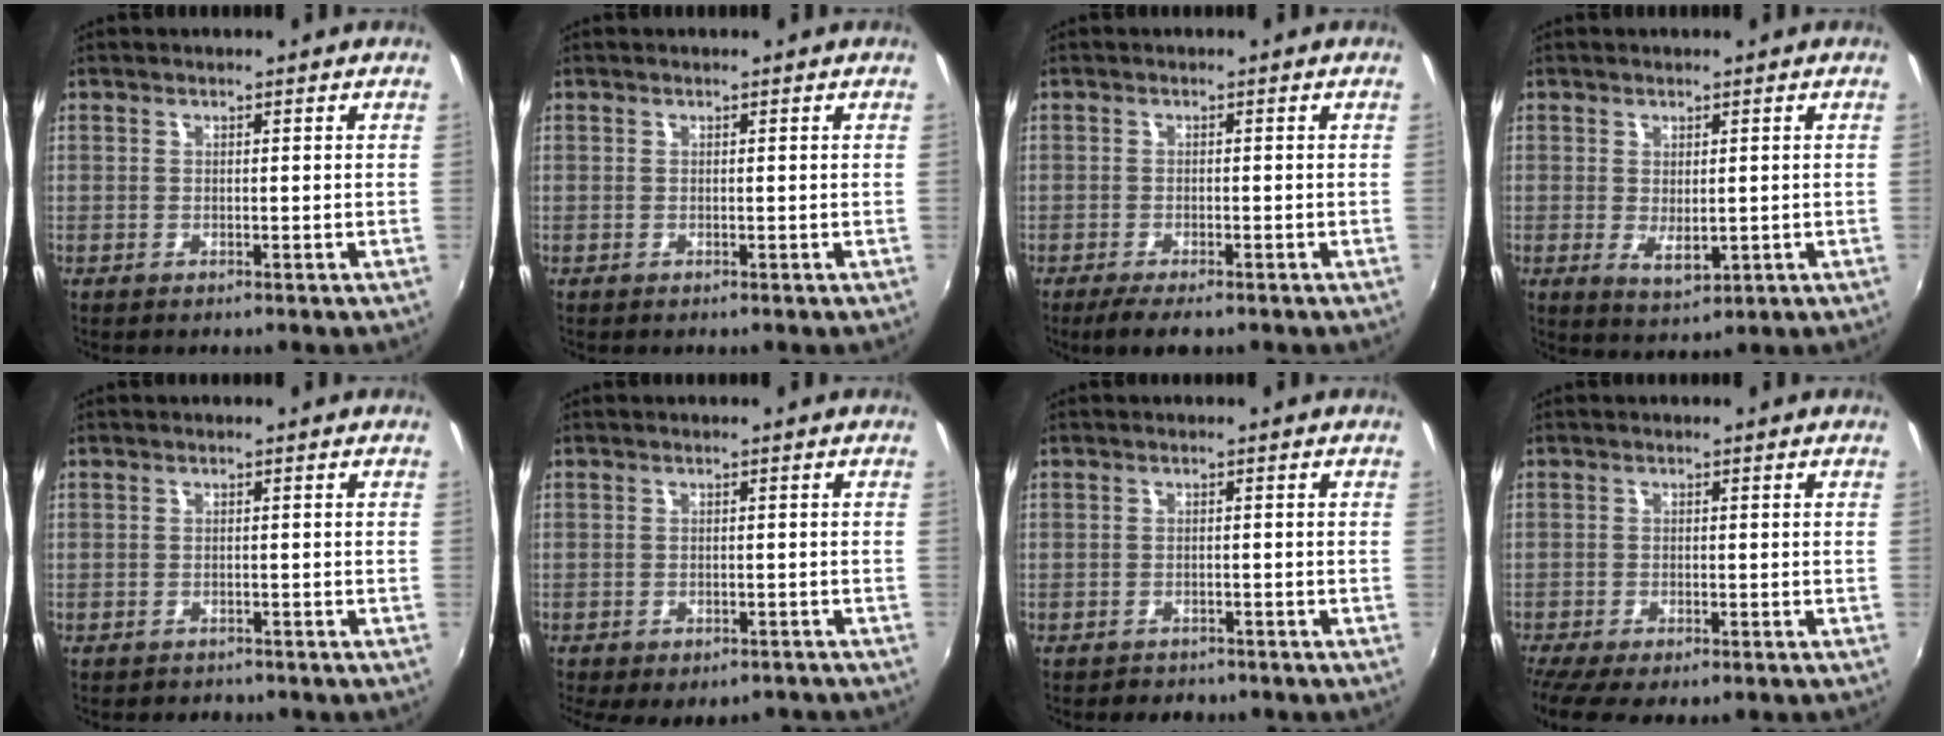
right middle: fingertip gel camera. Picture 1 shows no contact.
{"total": 0.0}
{"total": 4.3, "force": [-3.2, 0.9, 2.6], "torque": [-0.061, -0.018, -0.056]}
{"total": 3.8, "force": [-0.2, 2.0, 3.3], "torque": [-0.054, -0.010, 0.003]}
{"total": 2.3, "force": [-2.0, 1.1, 0.3], "torque": [-0.013, -0.008, -0.028]}
{"total": 8.1, "force": [-5.9, 3.5, 4.2], "torque": [-0.087, -0.028, -0.074]}
{"total": 3.3, "force": [-2.9, 1.6, 0.5], "torque": [-0.019, -0.007, -0.044]}
{"total": 6.5, "force": [-4.9, 1.7, 3.9], "torque": [-0.094, -0.035, -0.080]}